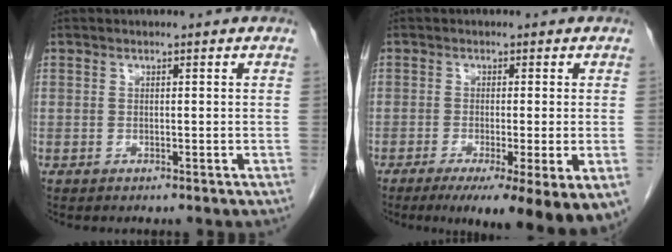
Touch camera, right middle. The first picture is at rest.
{"total": 13.9, "force": [-9.8, 0.8, 9.8], "torque": [-0.093, -0.031, -0.132]}